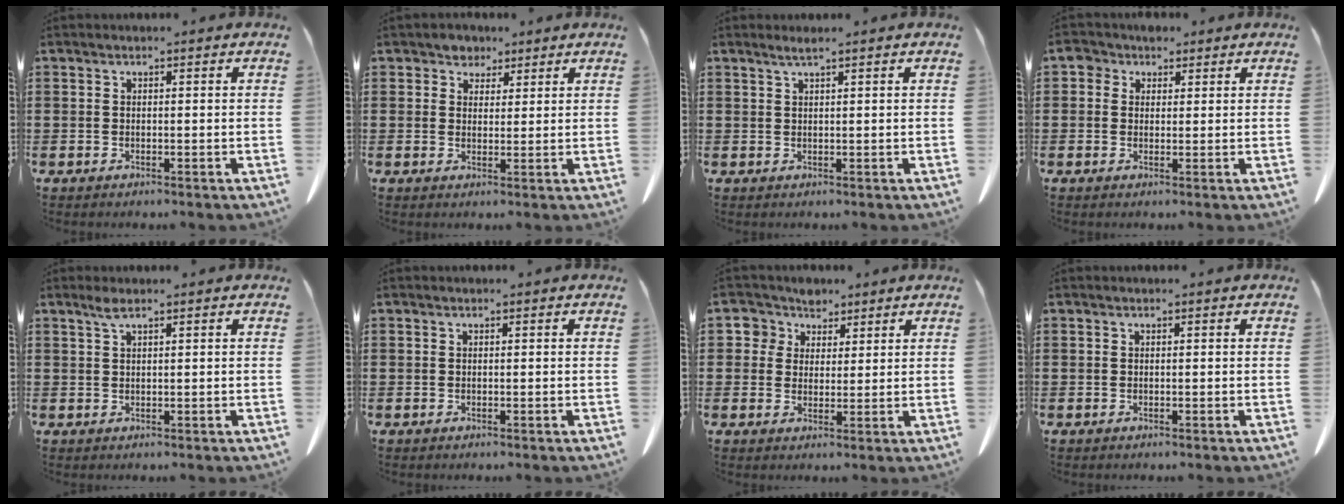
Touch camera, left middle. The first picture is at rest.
{"total": 2.6, "force": [1.9, 1.8, 0.2], "torque": [-0.015, 0.011, 0.035]}
{"total": 1.3, "force": [1.0, -0.1, 0.8], "torque": [-0.016, -0.001, 0.019]}
{"total": 3.0, "force": [1.7, 2.3, 1.0], "torque": [-0.022, 0.009, 0.028]}
{"total": 1.7, "force": [1.0, 0.2, 1.3], "torque": [-0.029, 0.001, 0.019]}
{"total": 0.0}
{"total": 4.6, "force": [2.7, 3.7, 0.6], "torque": [-0.029, 0.005, 0.045]}
{"total": 0.0}